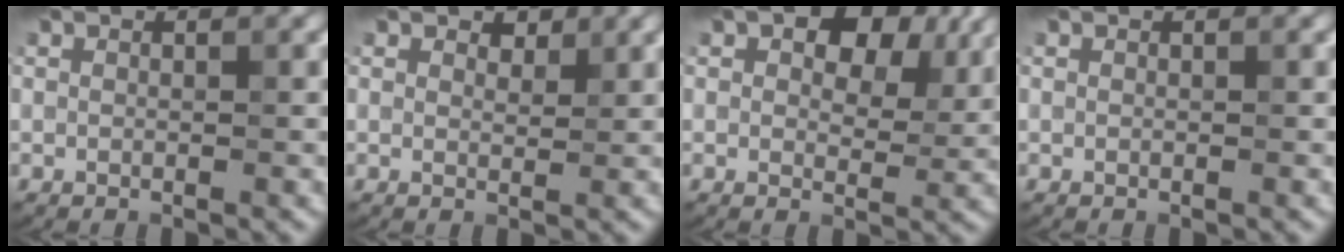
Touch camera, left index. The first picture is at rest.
{"total": 1.3, "force": [1.1, 0.7, 0.4], "torque": [-0.007, -0.002, 0.015]}
{"total": 7.3, "force": [3.3, 4.0, 5.2], "torque": [-0.071, 0.001, 0.042]}
{"total": 0.0}